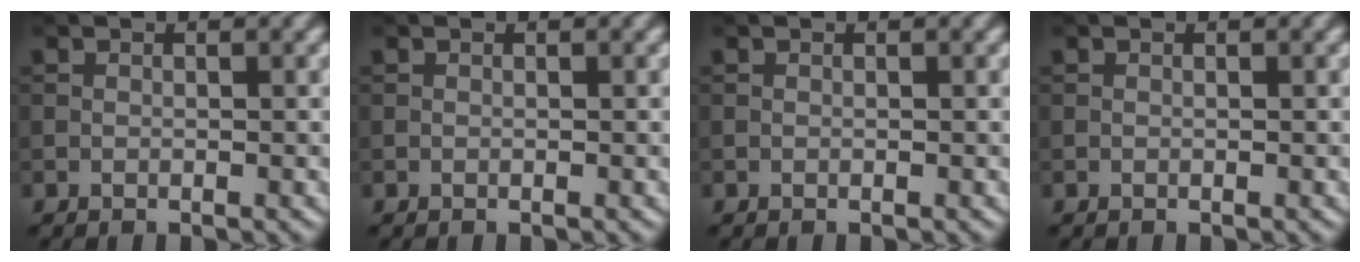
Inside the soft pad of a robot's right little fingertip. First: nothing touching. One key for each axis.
{"total": 0.0}
{"total": 0.0}
{"total": 0.0}